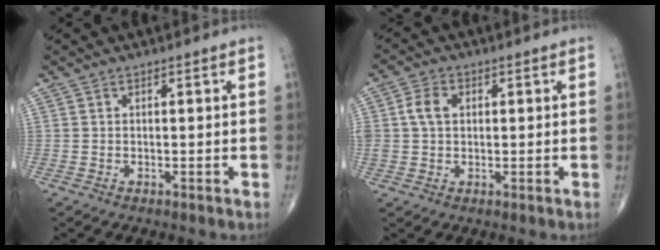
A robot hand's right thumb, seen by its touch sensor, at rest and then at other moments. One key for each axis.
{"total": 5.1, "fx": 1.0, "fy": 3.7, "fz": 3.3, "tx": -0.065, "ty": 0.007, "tz": 0.019}